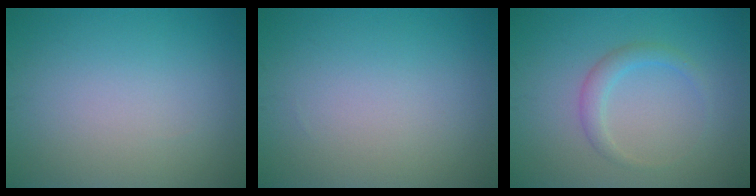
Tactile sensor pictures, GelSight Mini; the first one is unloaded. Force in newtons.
{"total": 0.0}
{"total": 2.0, "press": 2.0, "slide": 0.0}